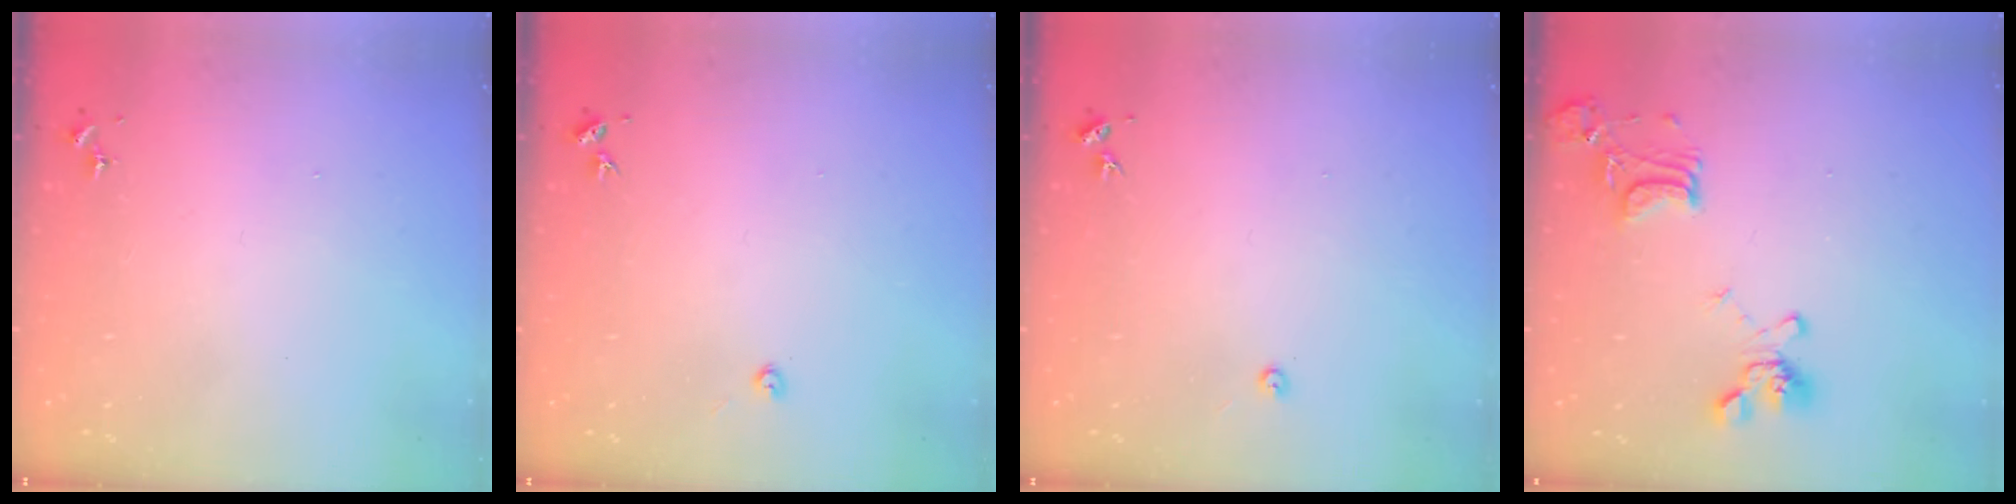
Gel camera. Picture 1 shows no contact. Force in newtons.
{"total": 2.2, "press": 2.2, "slide": 0.3}
{"total": 3.0, "press": 3.0, "slide": 0.4}
{"total": 15.8, "press": 15.7, "slide": 1.4}